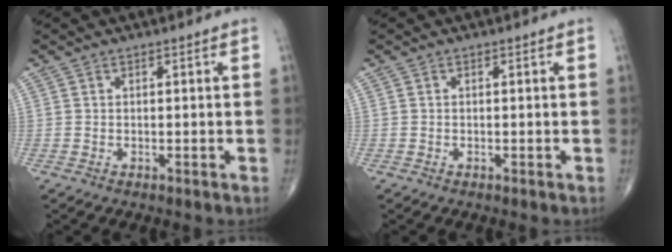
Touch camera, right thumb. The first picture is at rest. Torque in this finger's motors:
{"motor_torque": [-0.24, -0.02, -0.16, -0.08, -0.02]}